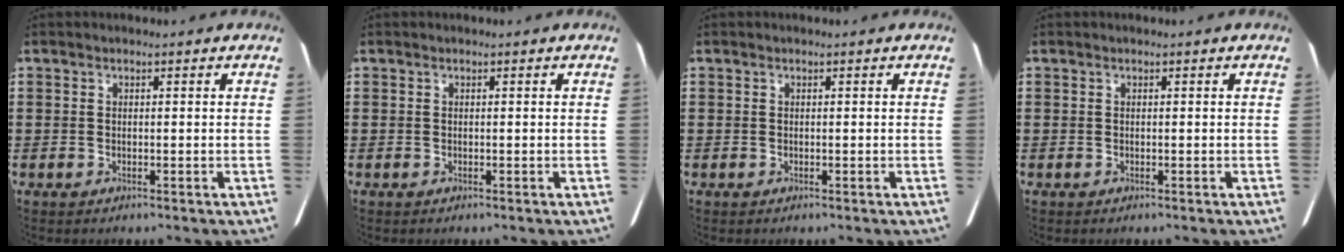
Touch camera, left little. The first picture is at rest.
{"total": 0.0}
{"total": 0.0}
{"total": 0.0}